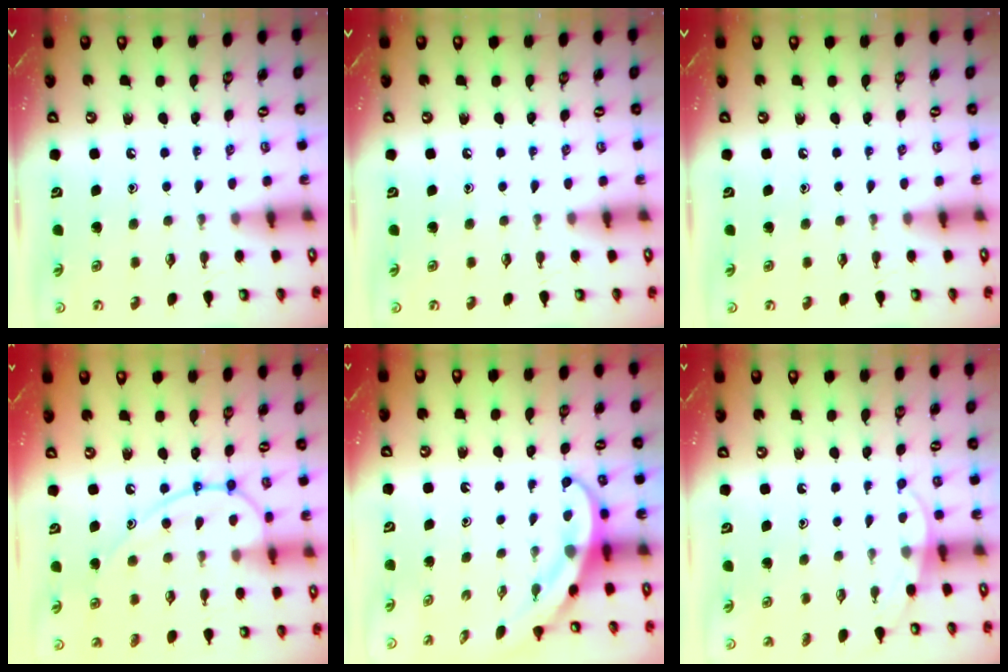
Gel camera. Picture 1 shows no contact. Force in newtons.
{"total": 0.0}
{"total": 0.0}
{"total": 12.6, "press": 12.5, "slide": 1.4}
{"total": 3.9, "press": 3.9, "slide": 0.3}
{"total": 4.8, "press": 4.8, "slide": 0.5}